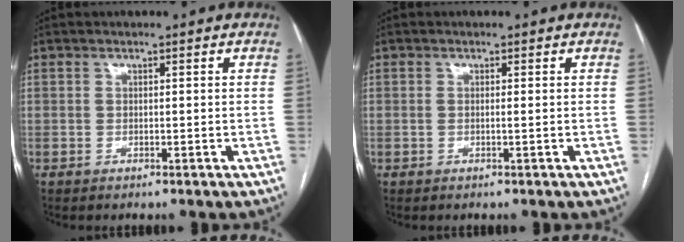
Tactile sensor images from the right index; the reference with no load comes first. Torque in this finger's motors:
{"motor_torque": [-0.09, 0.00, -0.05, 0.00]}